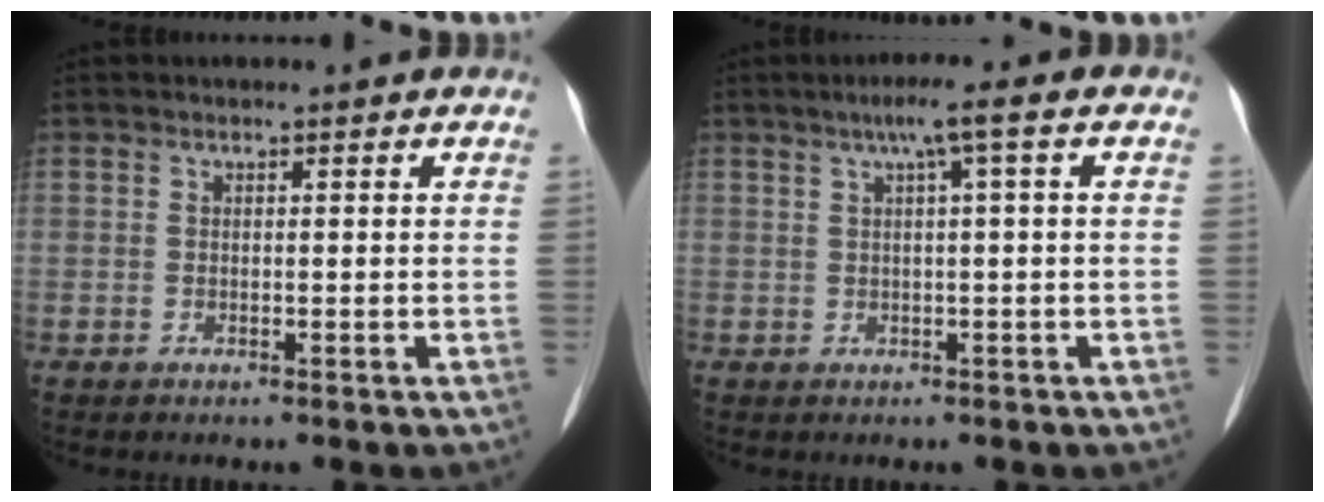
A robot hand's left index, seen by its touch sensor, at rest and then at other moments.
{"total": 3.9, "force": [1.6, -0.4, 3.6], "torque": [-0.063, 0.015, 0.029]}